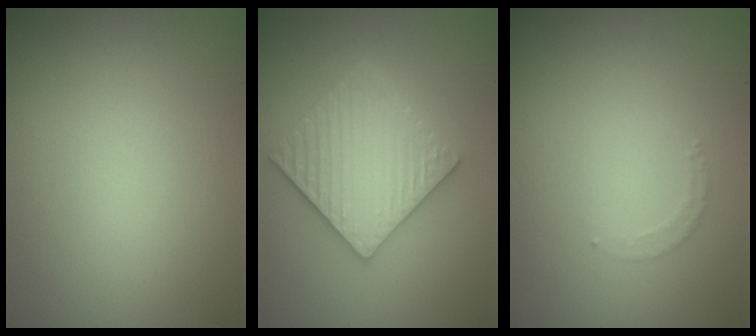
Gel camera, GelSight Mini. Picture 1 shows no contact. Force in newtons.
{"total": 5.9, "press": 5.8, "slide": 1.1}
{"total": 0.9, "press": 0.9, "slide": 0.2}